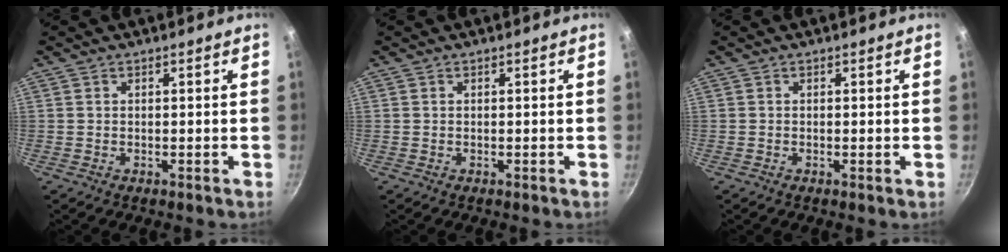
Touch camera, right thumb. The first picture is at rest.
{"total": 0.0}
{"total": 0.0}